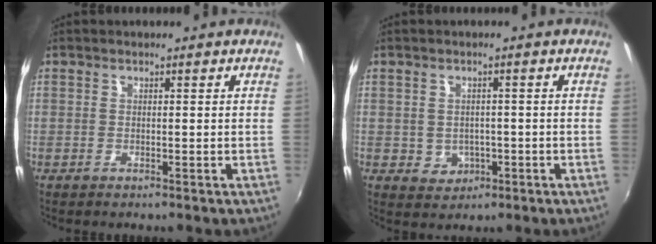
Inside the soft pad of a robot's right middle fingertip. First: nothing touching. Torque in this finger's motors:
{"motor_torque": [0.44, -0.22, -0.04, 0.02]}